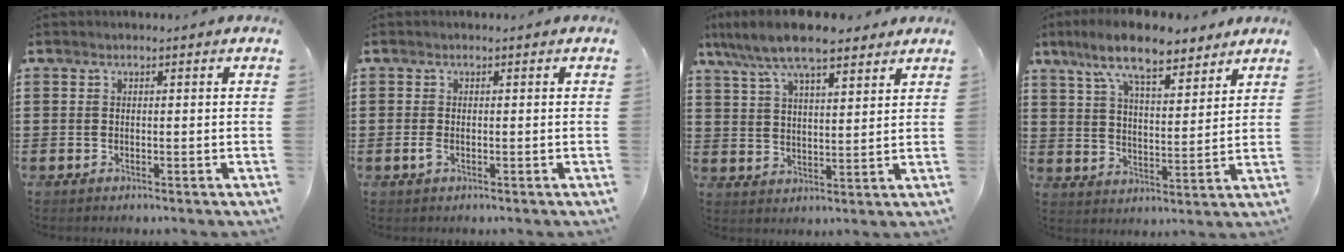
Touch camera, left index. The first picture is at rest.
{"total": 1.4, "force": [-0.4, 0.6, 1.2], "torque": [-0.031, -0.005, -0.009]}
{"total": 8.8, "force": [7.2, 2.1, 4.6], "torque": [-0.112, -0.014, 0.131]}
{"total": 10.4, "force": [8.4, 2.4, 5.5], "torque": [-0.133, -0.020, 0.153]}